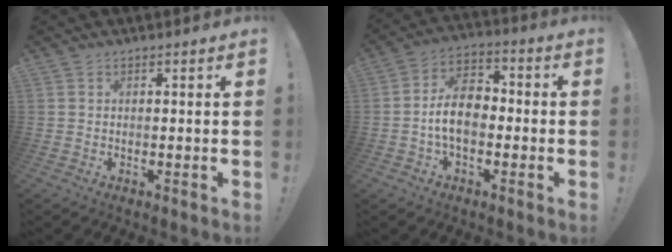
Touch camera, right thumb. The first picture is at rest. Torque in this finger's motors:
{"motor_torque": [-0.01, 0.42, 0.83, -0.64, 0.30]}